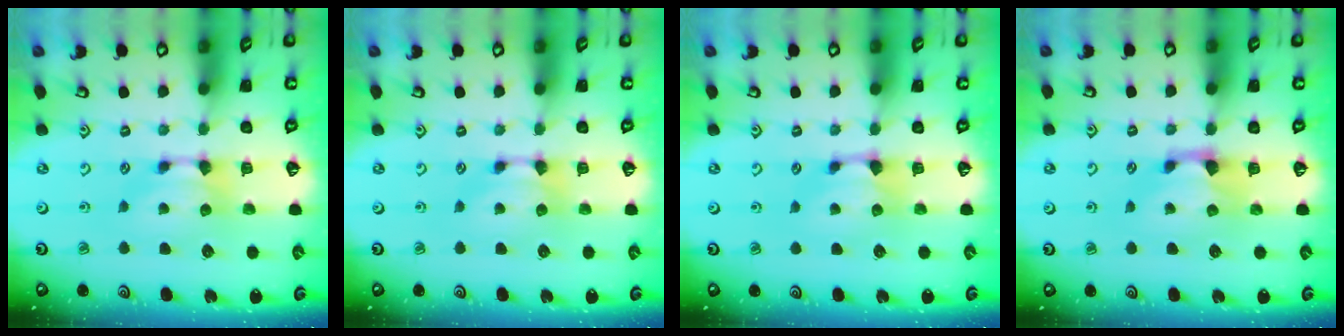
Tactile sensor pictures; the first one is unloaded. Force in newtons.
{"total": 0.0}
{"total": 0.9, "press": 0.6, "slide": 0.7}
{"total": 1.1, "press": 0.1, "slide": 1.1}